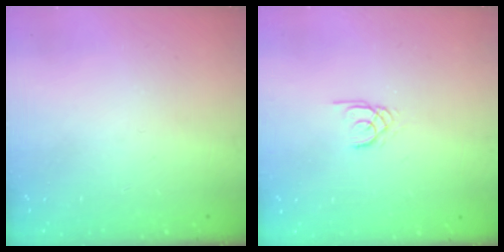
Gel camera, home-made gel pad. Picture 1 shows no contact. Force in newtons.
{"total": 1.5, "press": 1.5, "slide": 0.1}